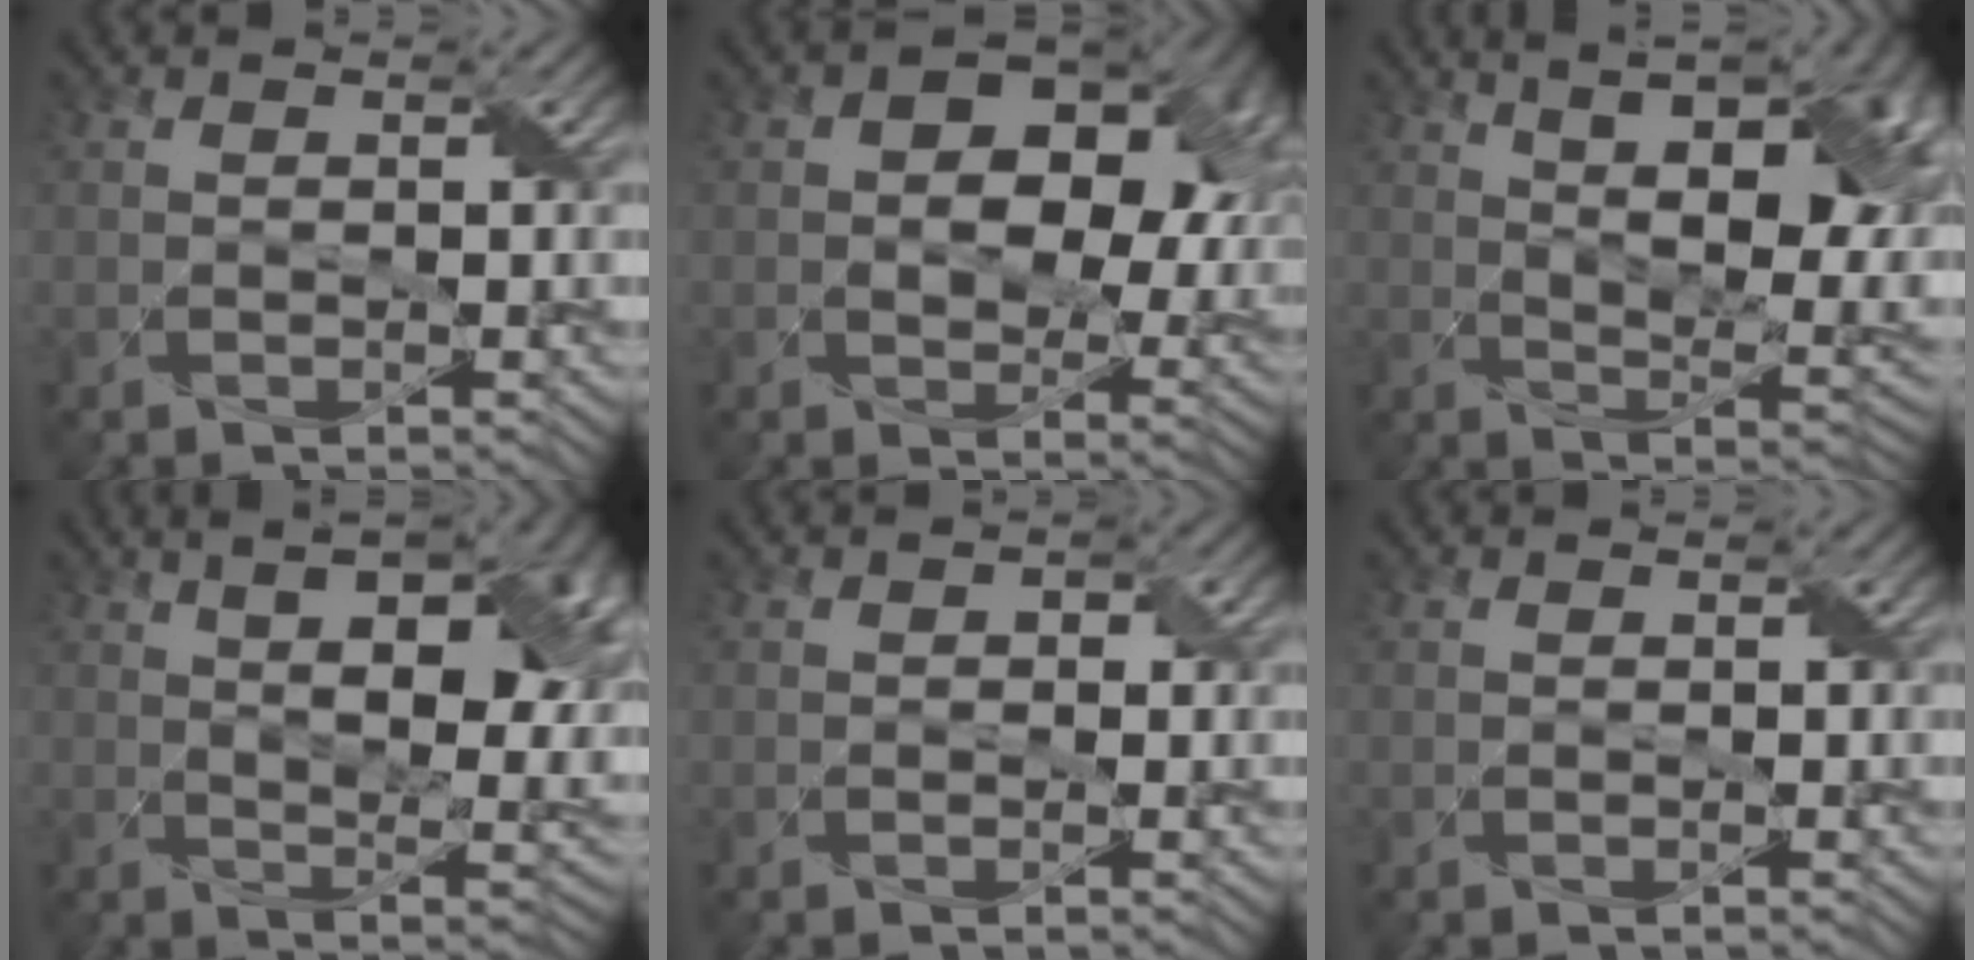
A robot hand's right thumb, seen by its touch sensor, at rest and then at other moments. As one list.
[{"total": 11.8, "force": [2.3, 7.7, 8.6], "torque": [-0.113, 0.001, 0.037]}, {"total": 16.9, "force": [5.2, 7.2, 14.4], "torque": [-0.205, 0.030, 0.080]}, {"total": 15.0, "force": [4.1, 6.6, 12.8], "torque": [-0.172, 0.019, 0.050]}, {"total": 1.2, "force": [0.0, 1.0, 0.7], "torque": [-0.008, -0.001, 0.001]}, {"total": 0.0}]